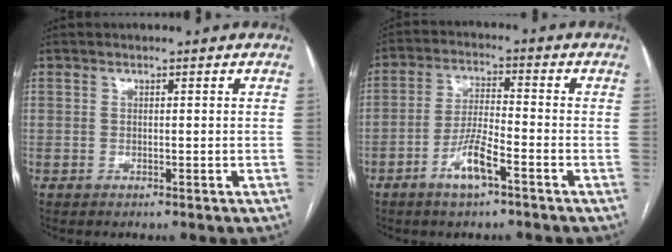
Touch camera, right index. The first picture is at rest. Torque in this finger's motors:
{"motor_torque": [0.68, -0.30, 0.19, 0.07]}